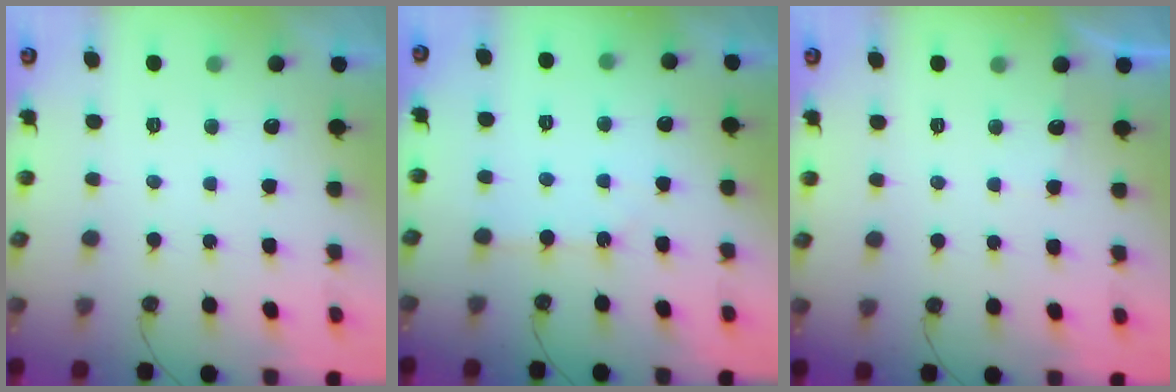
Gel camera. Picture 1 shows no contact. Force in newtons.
{"total": 2.9, "press": 2.8, "slide": 0.4}
{"total": 2.1, "press": 2.1, "slide": 0.4}